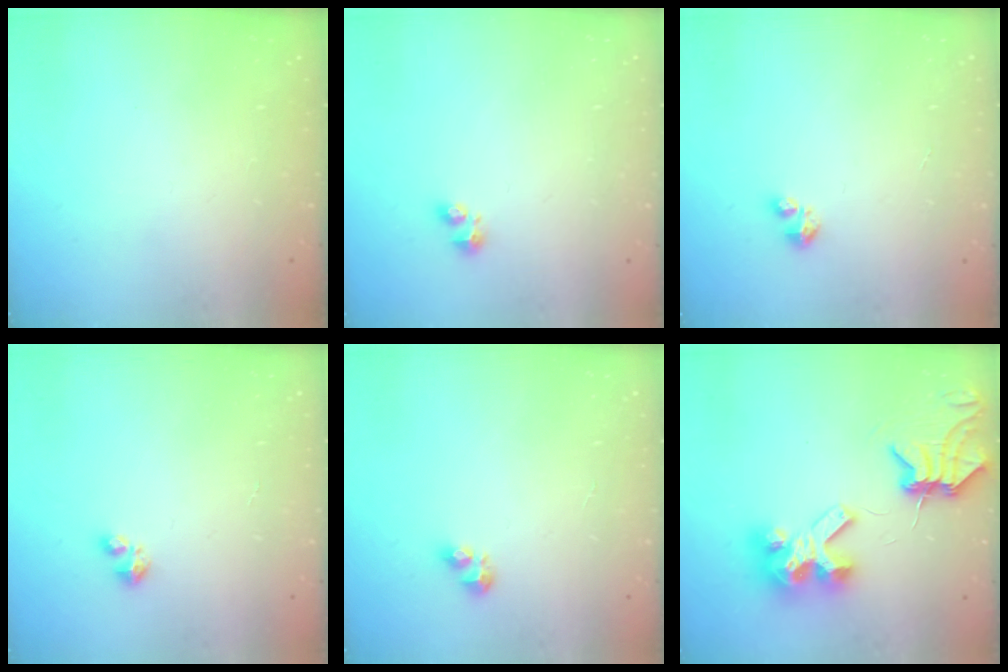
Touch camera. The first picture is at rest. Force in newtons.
{"total": 2.2, "press": 2.2, "slide": 0.5}
{"total": 1.6, "press": 1.6, "slide": 0.3}
{"total": 2.4, "press": 2.4, "slide": 0.5}
{"total": 4.8, "press": 4.7, "slide": 0.4}
{"total": 9.8, "press": 9.7, "slide": 1.2}